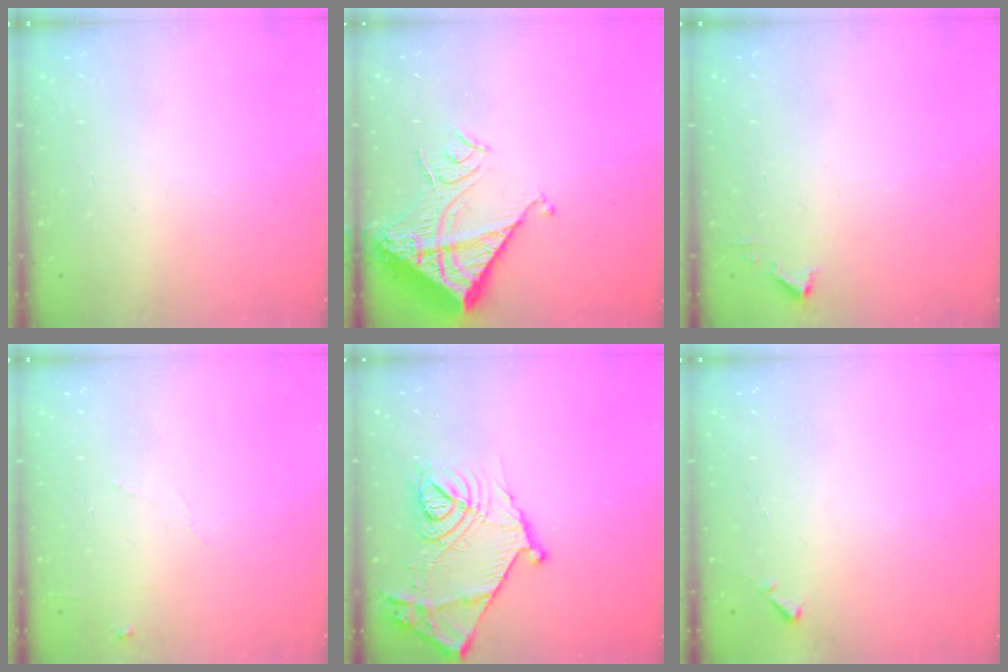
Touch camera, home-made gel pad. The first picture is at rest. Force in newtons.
{"total": 14.3, "press": 14.2, "slide": 1.6}
{"total": 2.3, "press": 2.3, "slide": 0.2}
{"total": 4.6, "press": 4.6, "slide": 0.6}
{"total": 19.0, "press": 19.0, "slide": 0.7}
{"total": 4.4, "press": 4.4, "slide": 0.3}